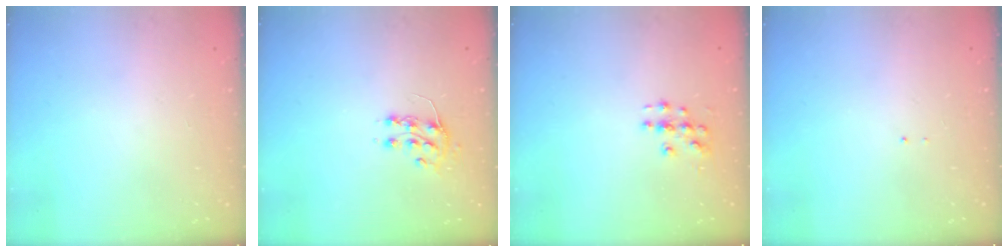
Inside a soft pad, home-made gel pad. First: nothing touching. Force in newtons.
{"total": 7.3, "press": 7.3, "slide": 0.4}
{"total": 3.9, "press": 3.9, "slide": 0.2}
{"total": 0.7, "press": 0.7, "slide": 0.1}